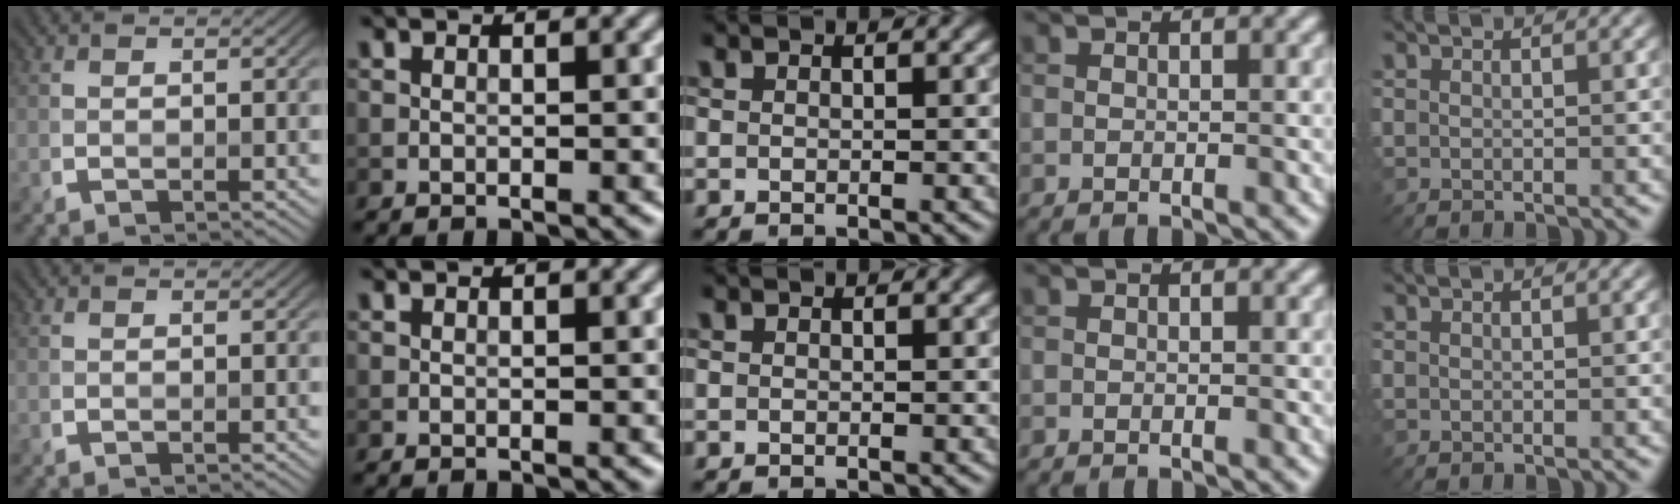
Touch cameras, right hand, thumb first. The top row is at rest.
{}